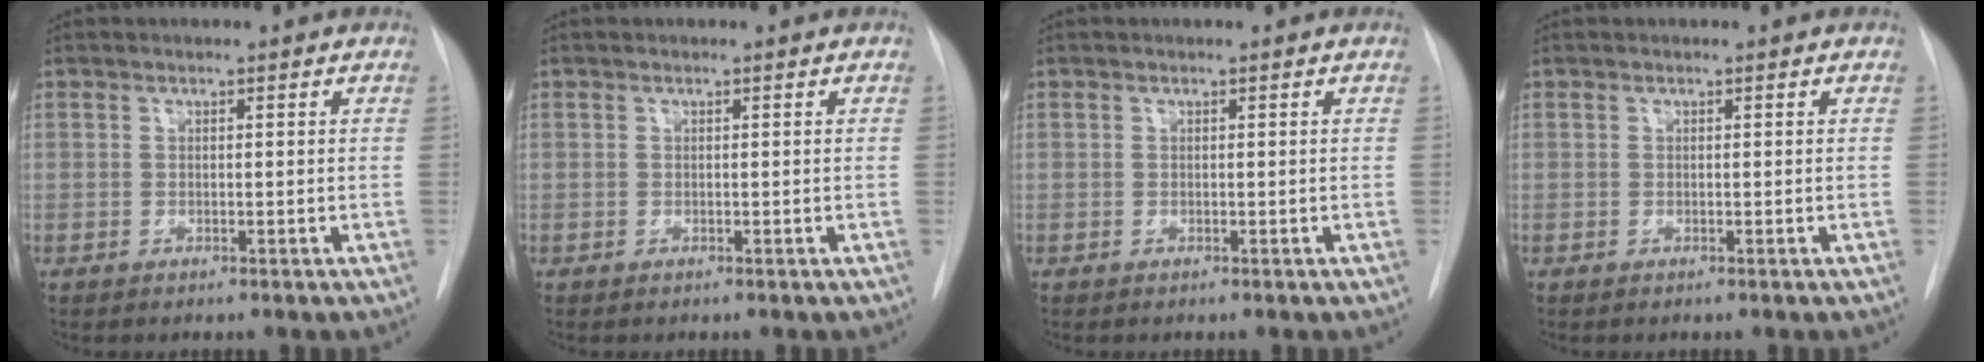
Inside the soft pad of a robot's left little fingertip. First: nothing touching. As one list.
[{"total": 0.0}, {"total": 0.0}, {"total": 0.0}]